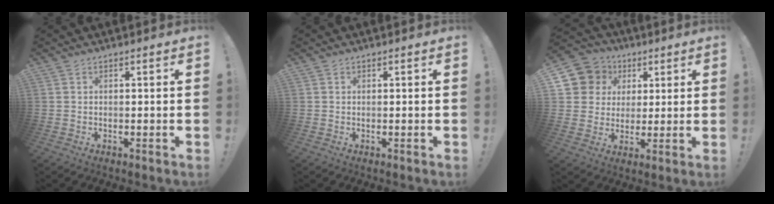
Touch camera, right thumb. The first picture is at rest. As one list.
[{"total": 0.0}, {"total": 10.8, "force": [3.7, 9.7, 2.8], "torque": [-0.042, -0.016, 0.080]}]